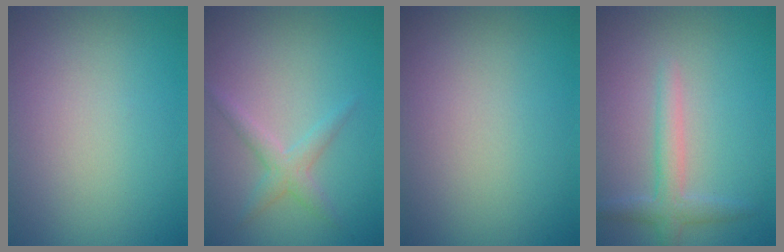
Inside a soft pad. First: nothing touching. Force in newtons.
{"total": 1.9, "press": 1.9, "slide": 0.1}
{"total": 0.0}
{"total": 2.4, "press": 2.4, "slide": 0.1}